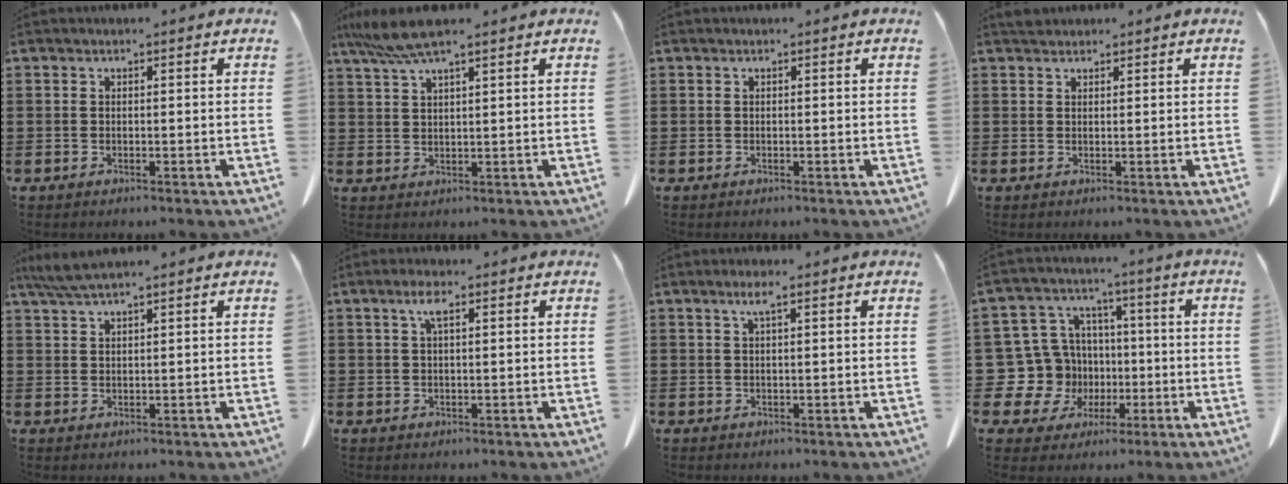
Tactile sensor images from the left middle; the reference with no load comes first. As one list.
[{"total": 5.6, "force": [4.3, 0.3, 3.7], "torque": [-0.081, -0.008, 0.079]}, {"total": 0.0}, {"total": 1.3, "force": [1.2, 0.5, 0.2], "torque": [-0.008, 0.001, 0.025]}, {"total": 3.7, "force": [2.9, 0.3, 2.2], "torque": [-0.051, -0.002, 0.056]}, {"total": 2.9, "force": [1.3, 0.9, 2.5], "torque": [-0.054, 0.008, 0.020]}, {"total": 2.4, "force": [1.3, 0.3, 2.0], "torque": [-0.042, 0.002, 0.022]}, {"total": 12.9, "force": [-1.8, 12.2, 3.7], "torque": [-0.146, 0.013, -0.014]}]